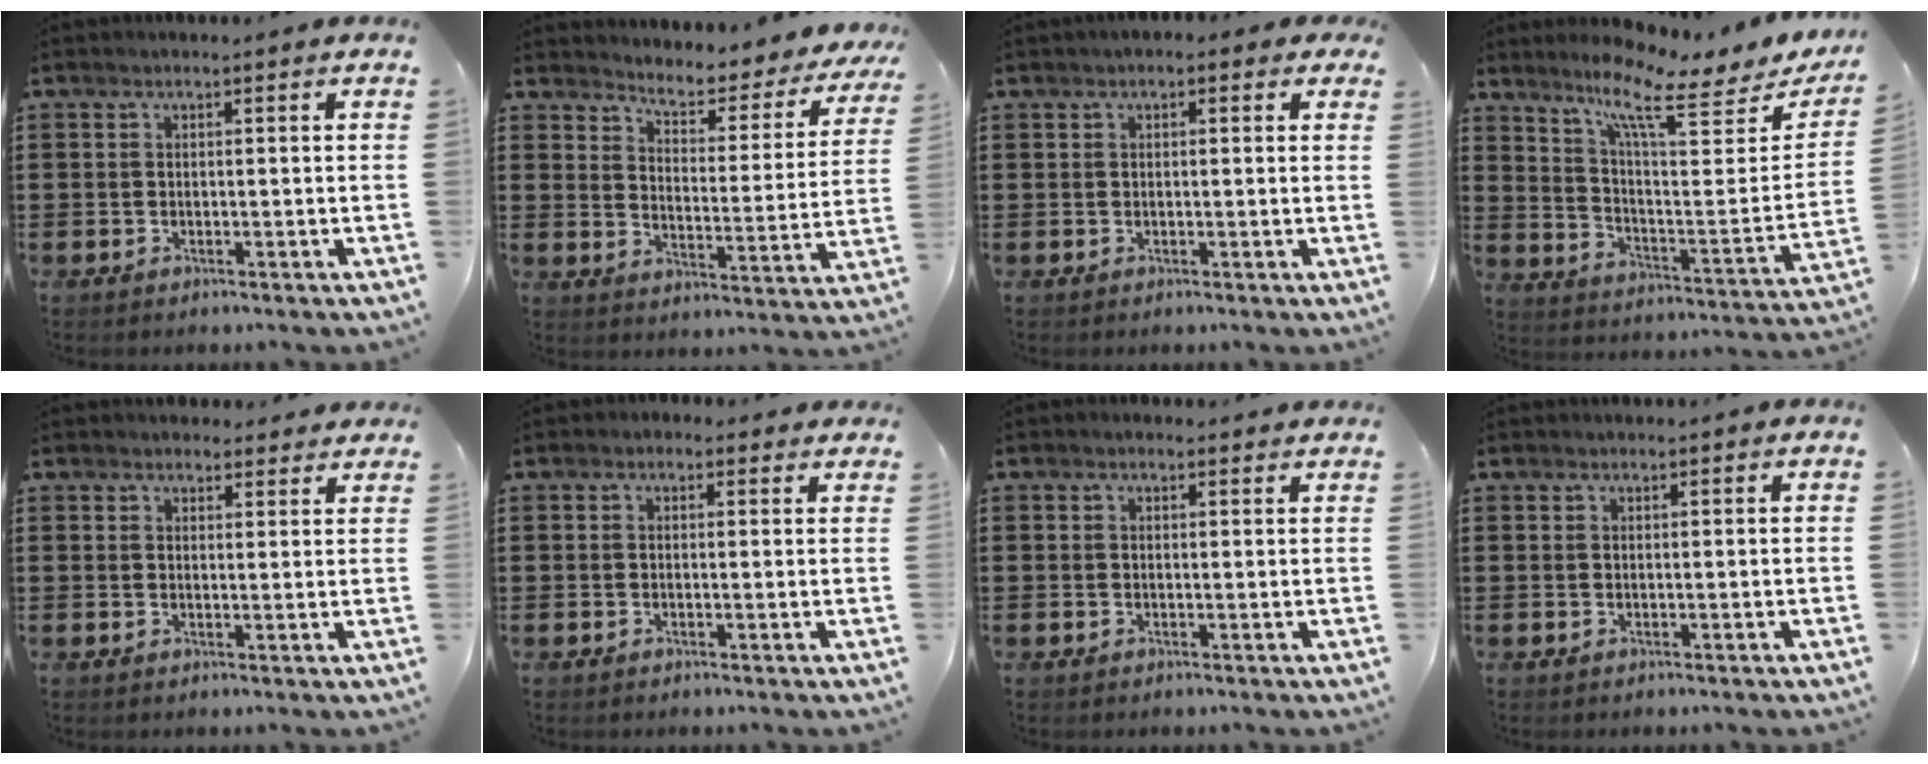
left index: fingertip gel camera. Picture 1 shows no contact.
{"total": 4.1, "force": [3.9, 0.7, 1.0], "torque": [-0.037, -0.036, 0.057]}
{"total": 1.2, "force": [0.4, 0.8, 0.9], "torque": [-0.020, 0.008, 0.005]}
{"total": 9.4, "force": [7.1, 1.2, 6.0], "torque": [-0.128, -0.045, 0.116]}
{"total": 2.5, "force": [2.4, 0.8, 0.2], "torque": [-0.001, -0.004, 0.043]}
{"total": 1.1, "force": [0.6, 0.8, 0.5], "torque": [-0.012, 0.006, 0.011]}
{"total": 1.0, "force": [0.8, 0.6, 0.1], "torque": [-0.004, 0.004, 0.016]}
{"total": 0.0}